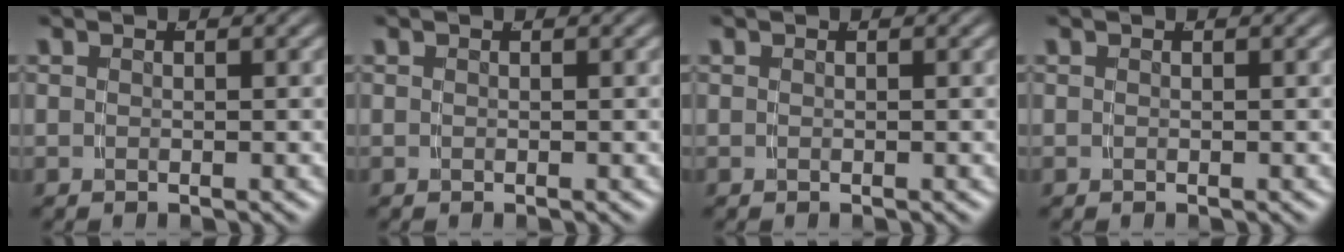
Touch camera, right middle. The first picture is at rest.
{"total": 0.0}
{"total": 0.0}
{"total": 0.0}